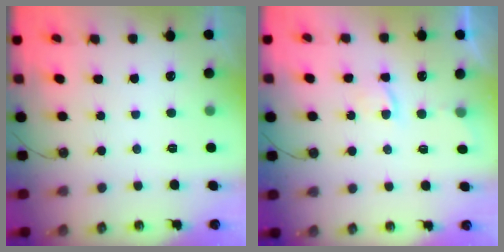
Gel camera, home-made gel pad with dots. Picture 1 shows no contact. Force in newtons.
{"total": 2.5, "press": 2.5, "slide": 0.5}